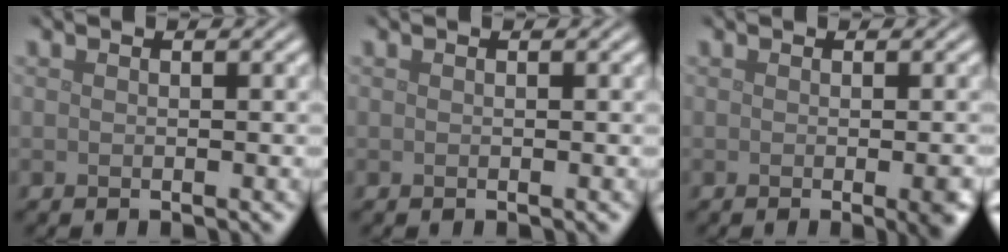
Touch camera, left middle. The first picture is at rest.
{"total": 0.0}
{"total": 3.1, "force": [-0.8, 0.9, 2.9], "torque": [-0.027, -0.004, -0.008]}